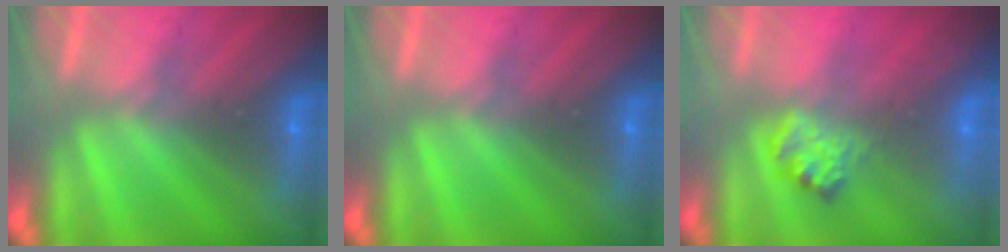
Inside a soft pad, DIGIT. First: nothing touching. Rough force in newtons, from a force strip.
{"total": 0.0}
{"total": 2.4}